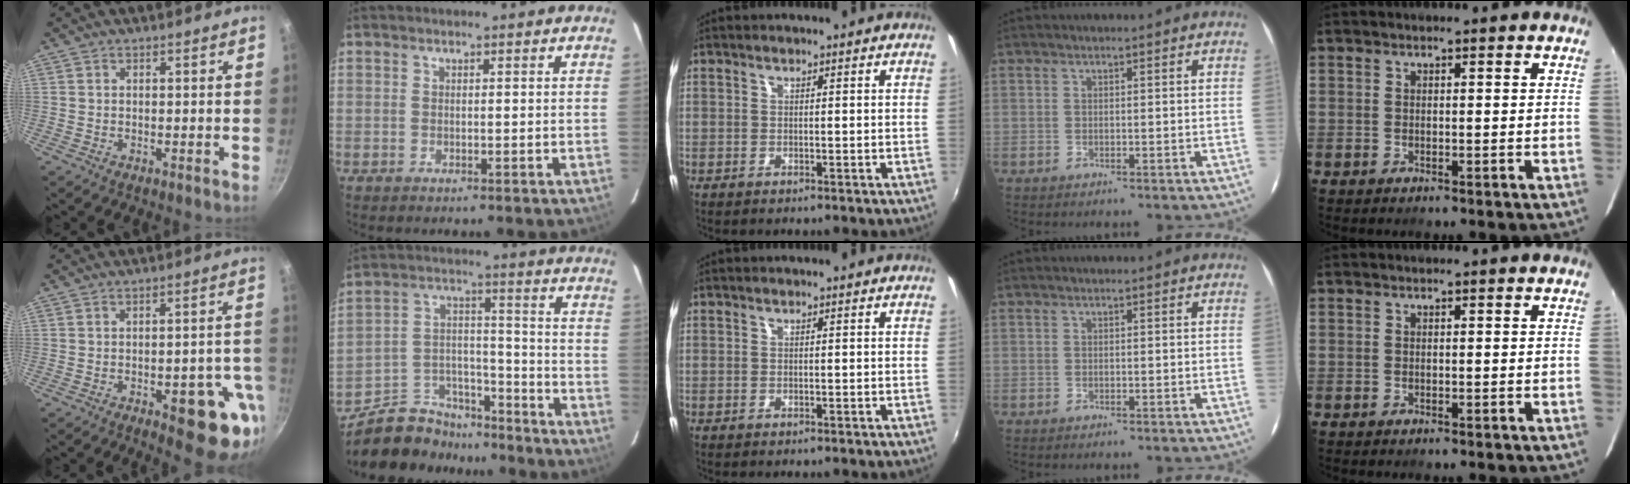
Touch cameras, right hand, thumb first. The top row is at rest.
{"thumb": {"total": 13.4, "force": [-5.4, 5.2, 11.1], "torque": [-0.088, 0.024, -0.065]}, "index": {"total": 14.7, "force": [-12.2, 7.2, 3.7], "torque": [-0.084, 0.051, -0.192]}}